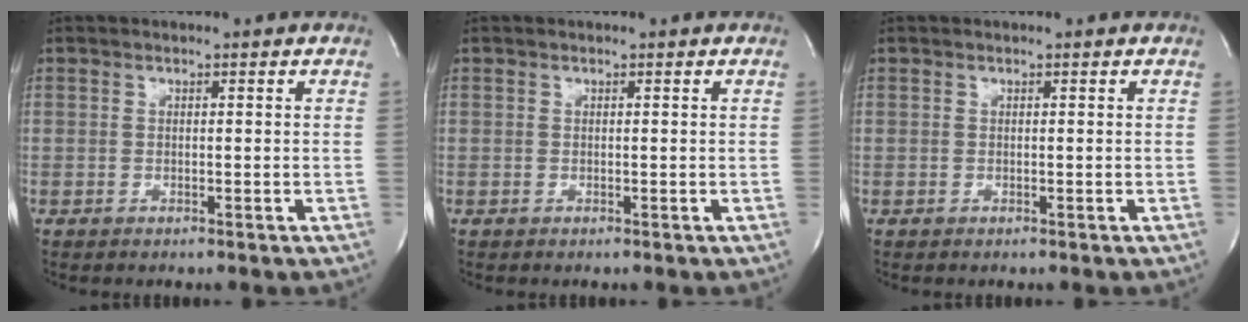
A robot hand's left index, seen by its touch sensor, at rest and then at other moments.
{"total": 0.0}
{"total": 0.0}